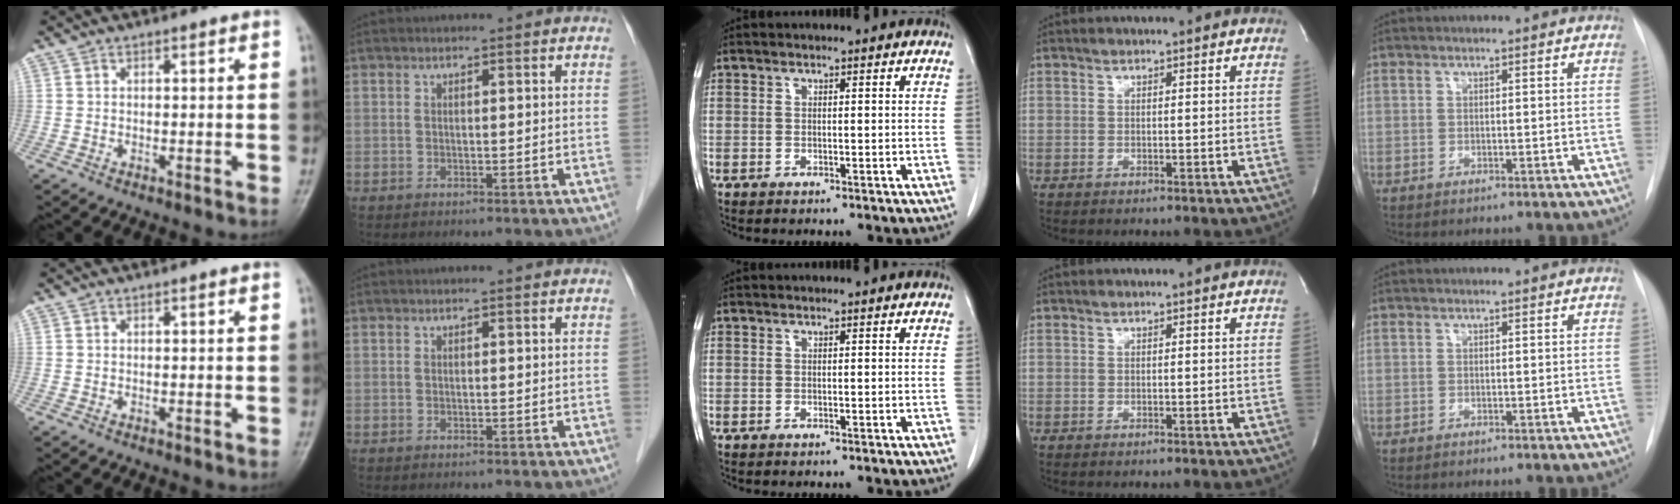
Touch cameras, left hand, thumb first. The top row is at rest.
{}